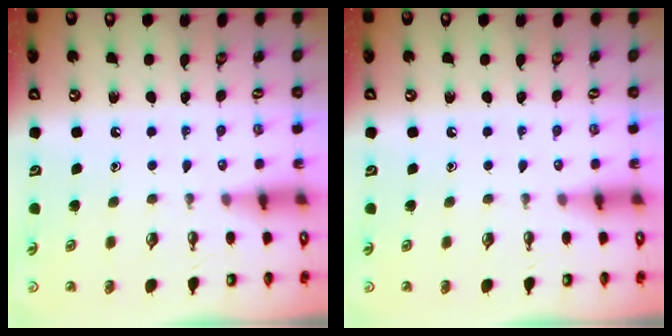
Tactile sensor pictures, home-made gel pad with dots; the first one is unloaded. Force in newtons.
{"total": 0.0}